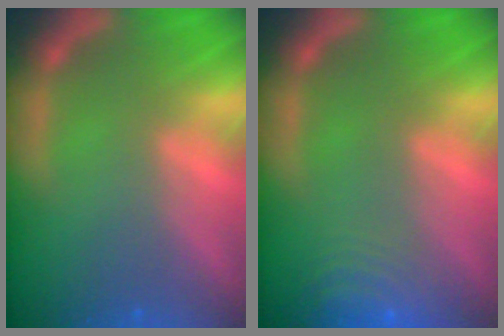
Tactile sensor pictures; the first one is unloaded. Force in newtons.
{"total": 9.1}